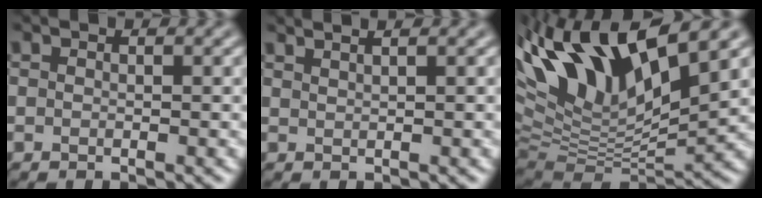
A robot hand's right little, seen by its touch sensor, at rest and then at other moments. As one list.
[{"total": 1.6, "force": [1.0, -1.1, -0.5], "torque": [0.003, 0.000, 0.018]}, {"total": 10.8, "force": [7.2, 2.1, 7.7], "torque": [-0.153, 0.039, 0.128]}]